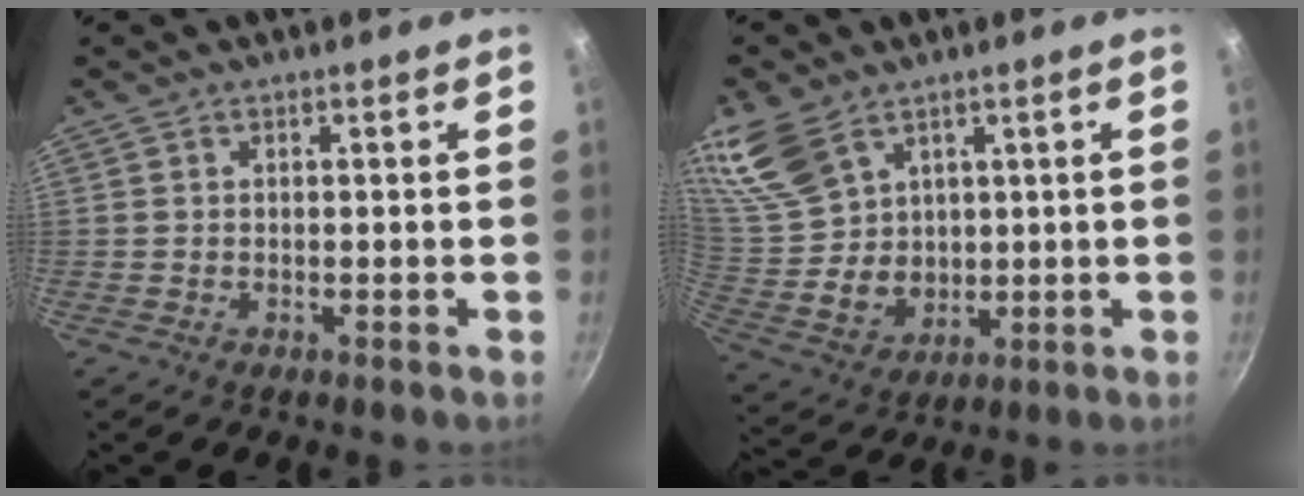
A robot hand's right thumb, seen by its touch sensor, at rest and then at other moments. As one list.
[{"total": 14.8, "force": [8.5, 10.2, 6.7], "torque": [-0.117, -0.036, 0.189]}]